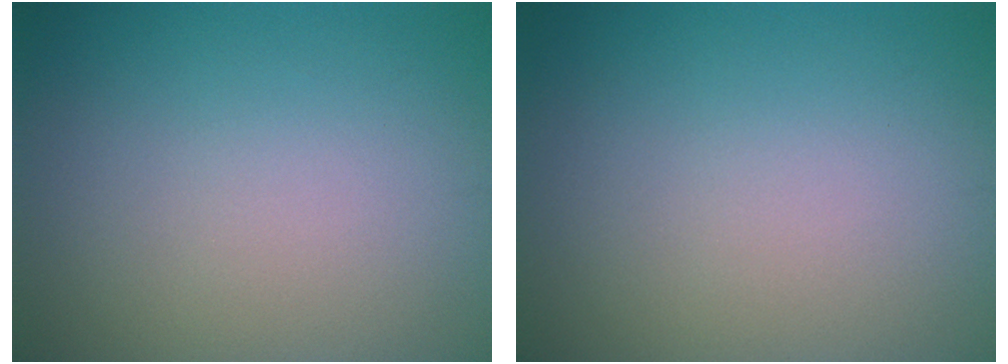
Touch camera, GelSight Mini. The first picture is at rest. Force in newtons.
{"total": 0.0}